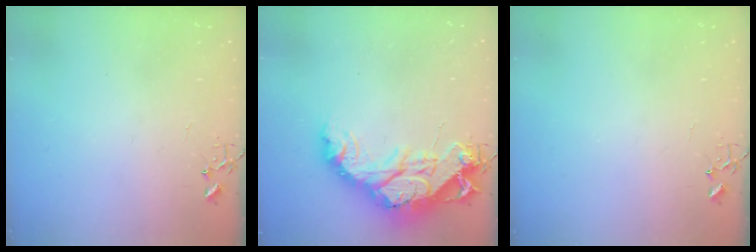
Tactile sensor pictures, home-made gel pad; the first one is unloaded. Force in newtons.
{"total": 22.4, "press": 22.3, "slide": 2.3}
{"total": 0.0}